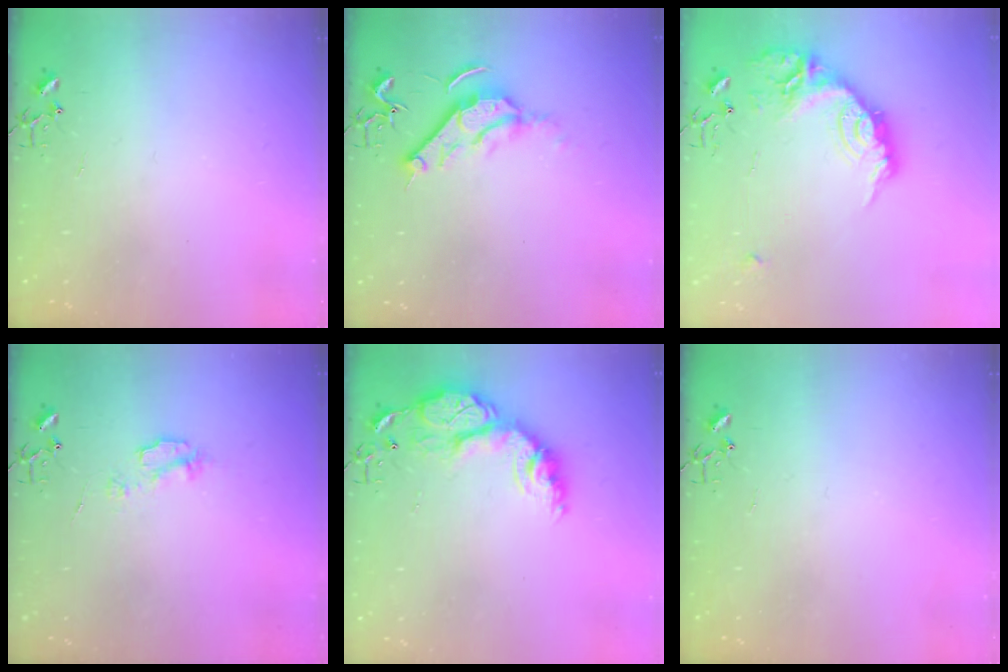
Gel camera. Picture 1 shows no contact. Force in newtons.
{"total": 10.3, "press": 10.2, "slide": 1.3}
{"total": 20.9, "press": 20.9, "slide": 1.2}
{"total": 5.1, "press": 5.0, "slide": 0.7}
{"total": 16.7, "press": 16.7, "slide": 1.3}
{"total": 0.0}